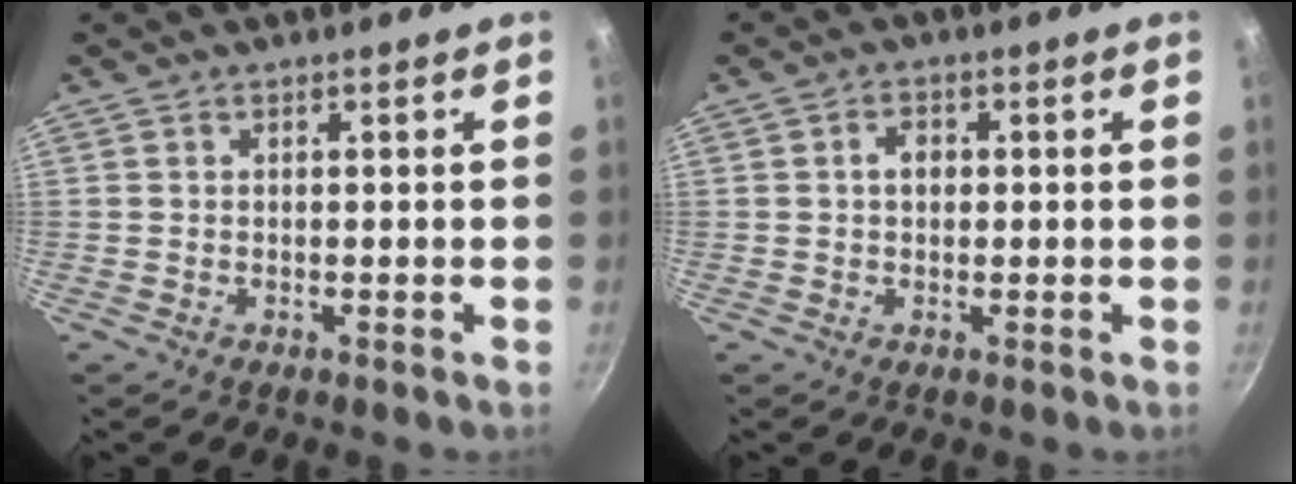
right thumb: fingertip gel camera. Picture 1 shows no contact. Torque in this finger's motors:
{"motor_torque": [-0.38, 0.39, 0.14, -0.09, 0.06]}